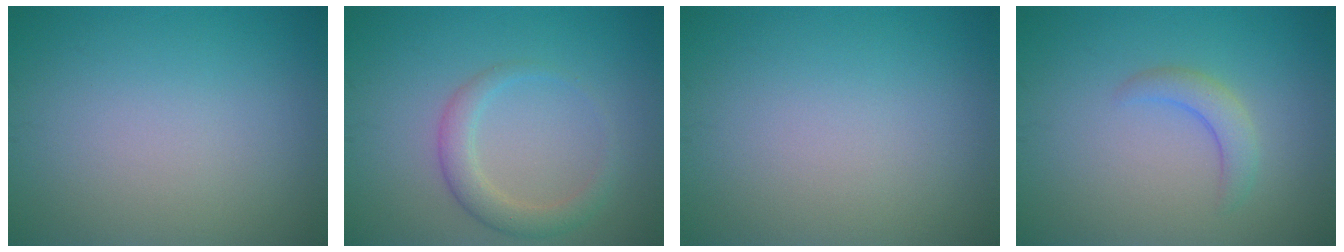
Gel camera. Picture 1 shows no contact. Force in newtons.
{"total": 2.6, "press": 2.6, "slide": 0.2}
{"total": 0.0}
{"total": 2.1, "press": 2.1, "slide": 0.3}